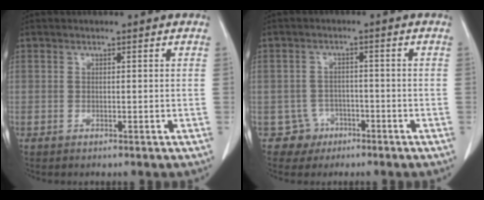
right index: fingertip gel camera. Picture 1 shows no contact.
{"total": 3.9, "force": [-1.9, 3.4, -0.6], "torque": [0.018, 0.016, -0.028]}